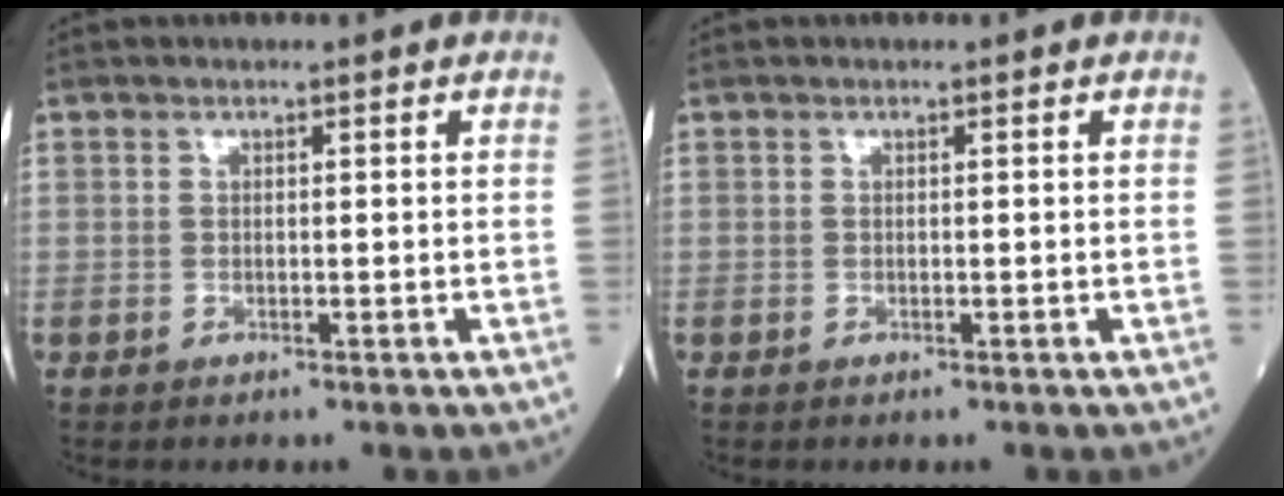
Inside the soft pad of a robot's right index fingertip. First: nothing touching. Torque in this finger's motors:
{"motor_torque": [0.01, 0.01, 0.00, 0.00]}